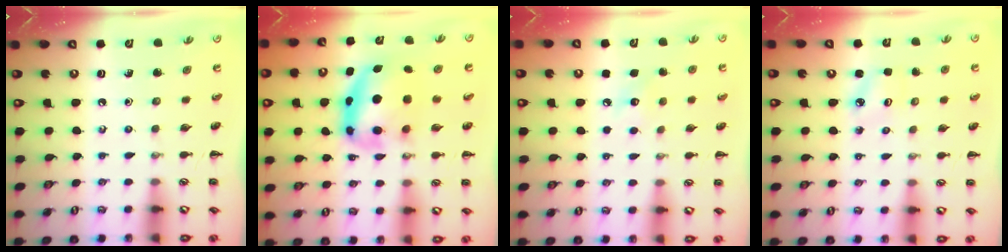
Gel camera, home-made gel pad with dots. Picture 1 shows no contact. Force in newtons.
{"total": 8.8, "press": 8.5, "slide": 2.0}
{"total": 6.7, "press": 6.4, "slide": 1.9}
{"total": 2.5, "press": 2.4, "slide": 0.6}